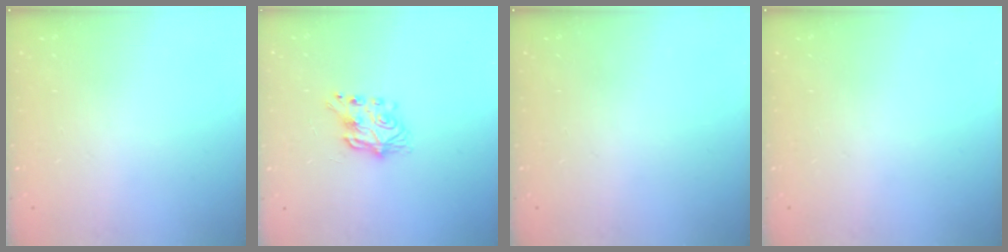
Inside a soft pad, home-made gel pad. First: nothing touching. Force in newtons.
{"total": 7.2, "press": 7.2, "slide": 0.4}
{"total": 0.0}
{"total": 0.0}